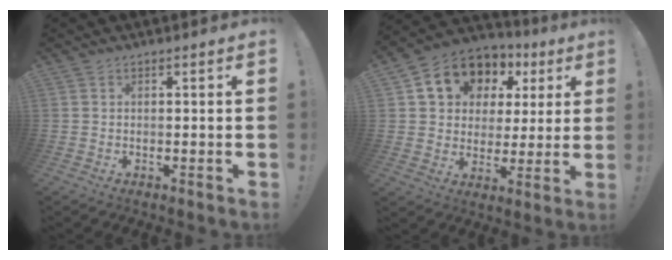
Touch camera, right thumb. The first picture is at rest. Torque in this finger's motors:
{"motor_torque": [1.42, 1.64, 0.44, -0.22, 0.16]}